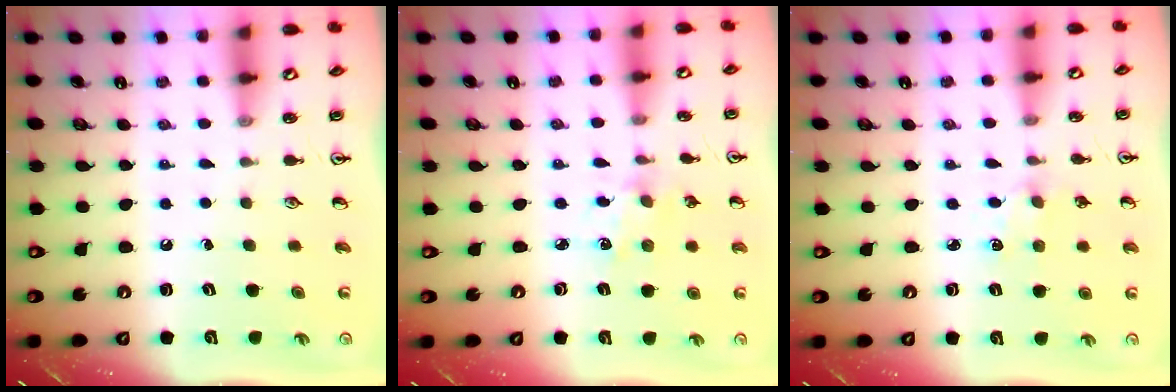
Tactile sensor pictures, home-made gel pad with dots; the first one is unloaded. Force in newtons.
{"total": 2.7, "press": 2.7, "slide": 0.4}
{"total": 1.2, "press": 1.2, "slide": 0.2}